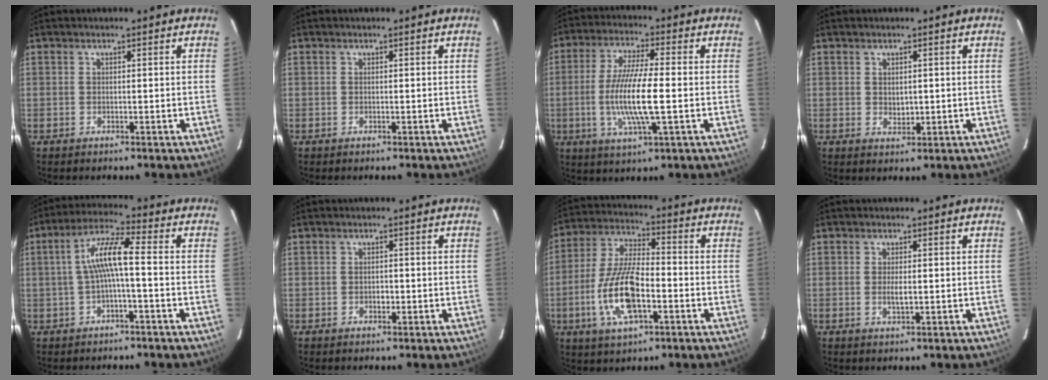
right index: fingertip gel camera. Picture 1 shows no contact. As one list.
[{"total": 0.0}, {"total": 11.8, "force": [-1.8, 1.5, 11.6], "torque": [-0.225, -0.007, -0.036]}, {"total": 1.9, "force": [0.4, 1.5, 1.2], "torque": [-0.017, 0.001, 0.009]}, {"total": 7.2, "force": [-1.0, 0.7, 7.1], "torque": [-0.154, 0.018, -0.016]}, {"total": 1.1, "force": [-0.4, 0.9, 0.6], "torque": [-0.009, 0.002, -0.004]}, {"total": 14.2, "force": [-4.4, 5.2, 12.5], "torque": [-0.264, -0.002, -0.083]}, {"total": 1.9, "force": [-0.1, 0.5, 1.8], "torque": [-0.036, -0.003, -0.002]}]